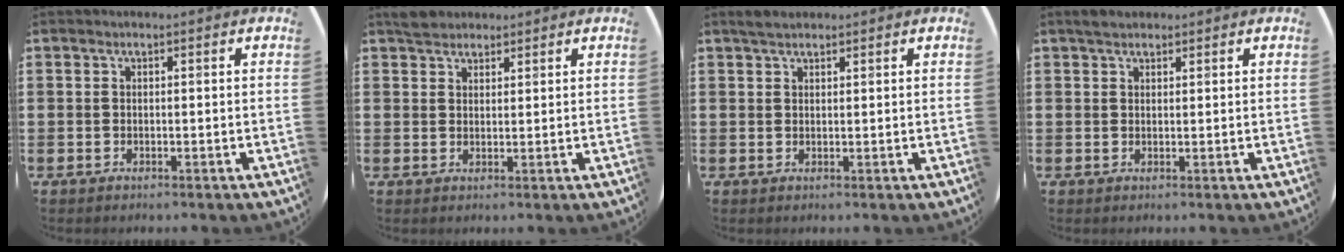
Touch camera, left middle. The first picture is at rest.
{"total": 2.6, "force": [2.3, 1.1, 0.2], "torque": [0.000, 0.006, 0.044]}
{"total": 1.7, "force": [1.5, 0.5, 0.7], "torque": [-0.007, 0.003, 0.025]}
{"total": 1.7, "force": [1.5, 0.6, 0.5], "torque": [-0.004, 0.003, 0.026]}